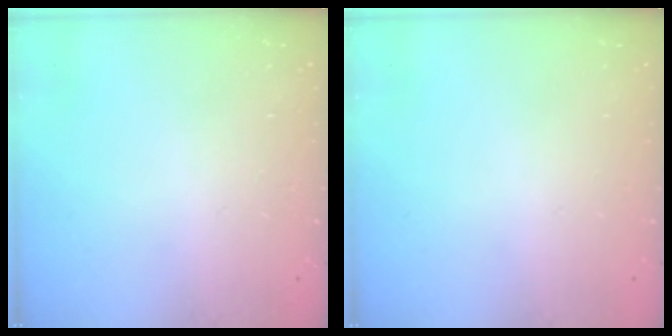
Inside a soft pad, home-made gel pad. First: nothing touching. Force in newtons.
{"total": 0.0}